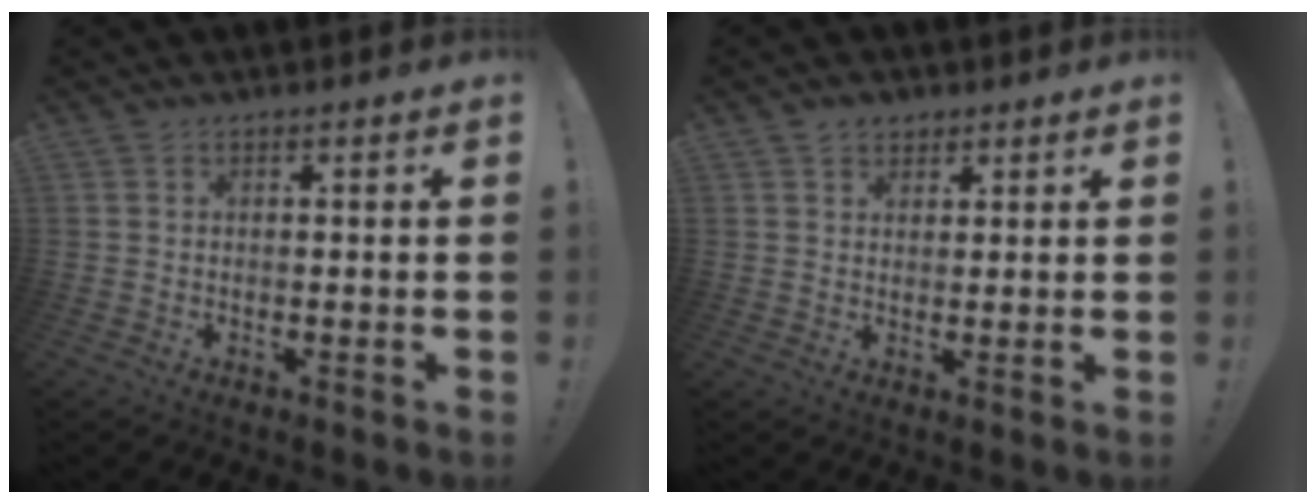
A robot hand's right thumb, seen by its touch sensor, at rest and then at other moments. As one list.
[{"total": 3.5, "force": [2.3, 2.4, 0.9], "torque": [-0.007, -0.009, 0.041]}]